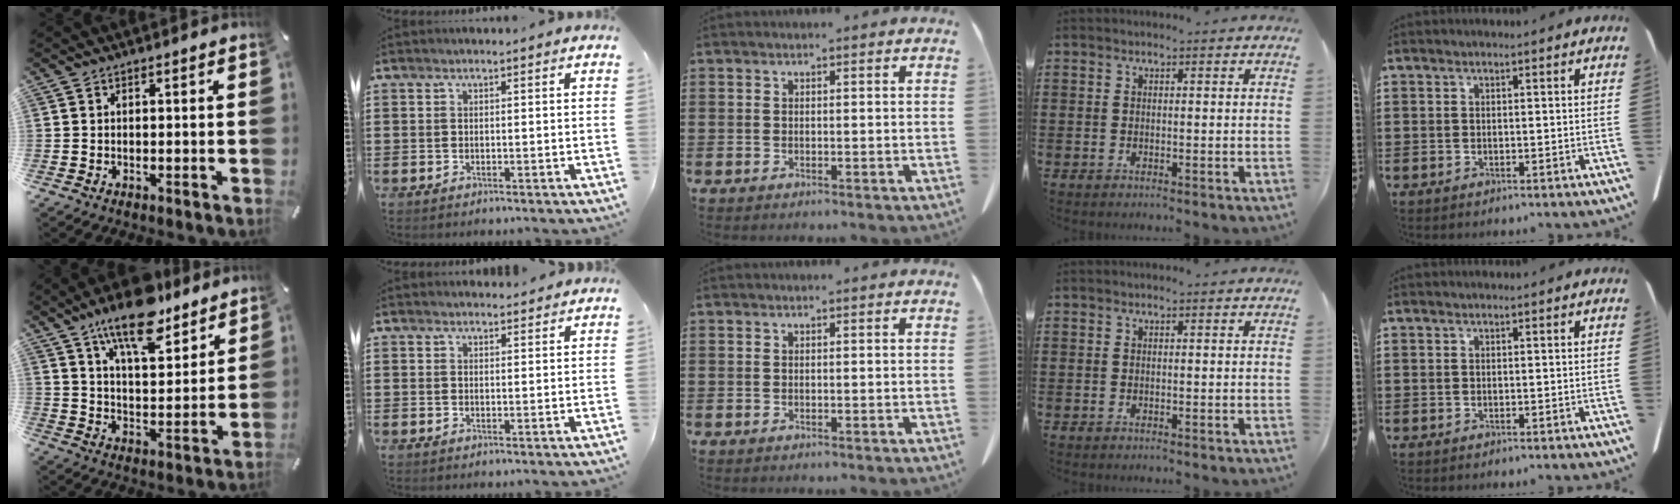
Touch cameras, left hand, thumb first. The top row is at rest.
{"thumb": {"total": 15.7, "force": [11.8, 6.3, 8.3], "torque": [-0.132, -0.067, 0.204]}, "index": {"total": 1.6, "force": [1.6, 0.3, 0.1], "torque": [-0.006, 0.002, 0.031]}}